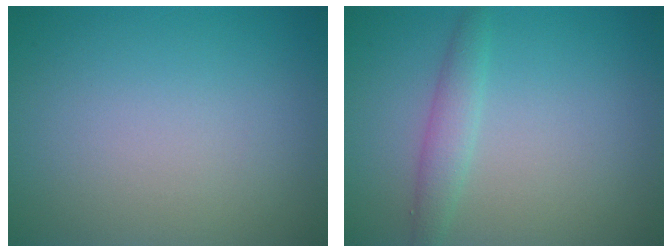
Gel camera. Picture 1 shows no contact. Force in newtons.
{"total": 1.9, "press": 1.9, "slide": 0.0}